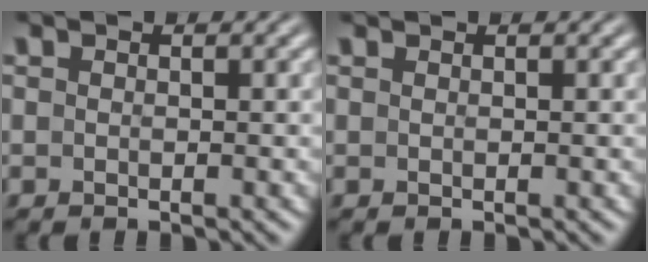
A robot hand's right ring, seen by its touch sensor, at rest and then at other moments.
{"total": 0.8, "force": [0.5, -0.6, -0.1], "torque": [0.007, 0.000, 0.012]}